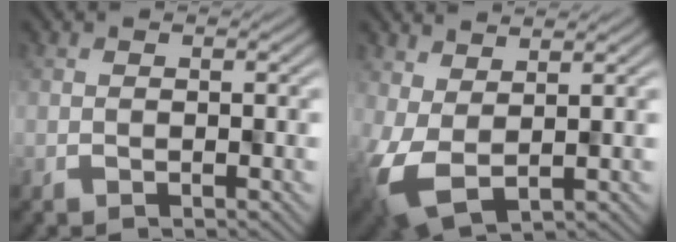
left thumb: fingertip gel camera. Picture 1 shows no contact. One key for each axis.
{"total": 6.1, "fx": 0.5, "fy": 3.6, "fz": 4.9, "tx": -0.120, "ty": -0.021, "tz": 0.023}